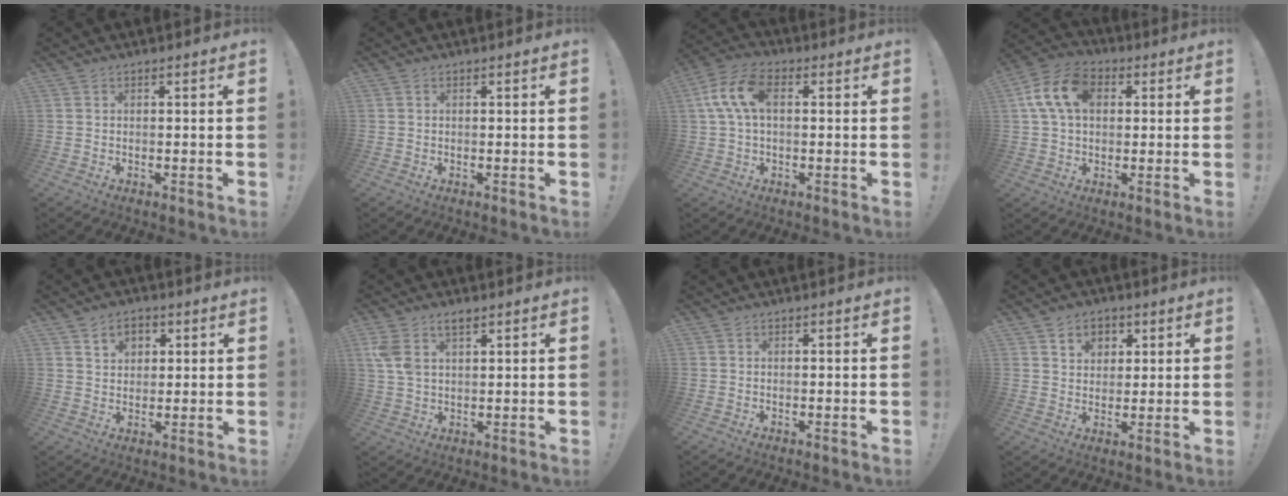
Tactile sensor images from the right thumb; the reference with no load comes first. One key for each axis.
{"total": 0.0}
{"total": 11.4, "fx": 2.0, "fy": 6.6, "fz": 9.1, "tx": -0.175, "ty": 0.011, "tz": 0.040}
{"total": 13.7, "fx": 3.5, "fy": 9.5, "fz": 9.2, "tx": -0.165, "ty": 0.010, "tz": 0.068}
{"total": 6.0, "fx": 3.0, "fy": 4.3, "fz": 2.9, "tx": -0.038, "ty": -0.010, "tz": 0.052}
{"total": 6.0, "fx": 3.3, "fy": 3.2, "fz": 3.8, "tx": -0.068, "ty": -0.011, "tz": 0.062}
{"total": 0.0}
{"total": 6.7, "fx": 3.1, "fy": 5.5, "fz": 2.4, "tx": -0.033, "ty": -0.013, "tz": 0.057}